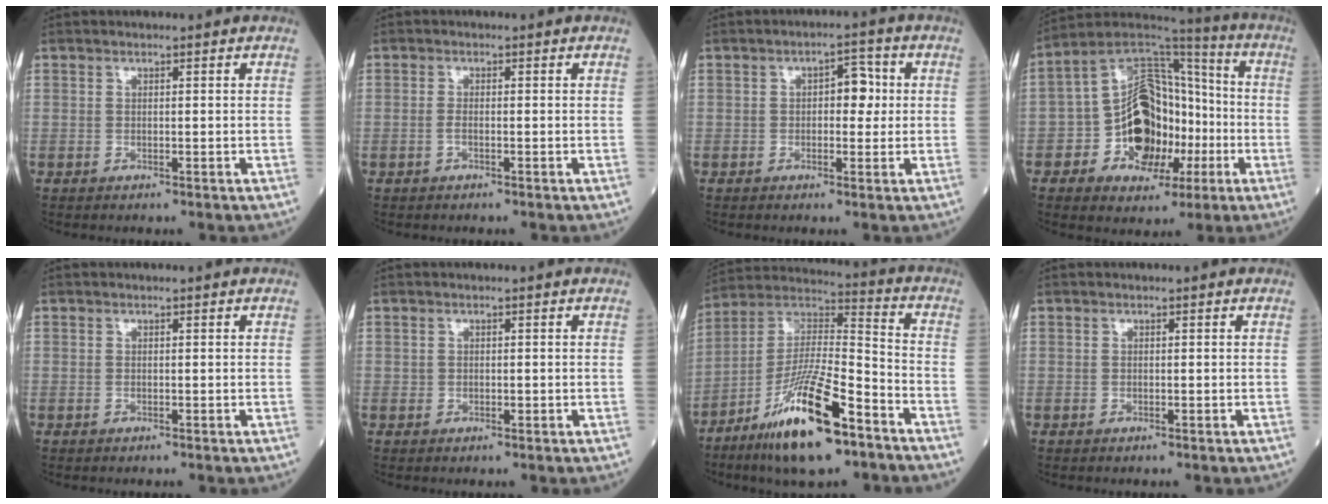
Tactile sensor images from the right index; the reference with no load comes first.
{"total": 1.0, "force": [-0.4, 0.3, 0.9], "torque": [-0.021, 0.001, -0.009]}
{"total": 4.3, "force": [0.5, 2.2, 3.6], "torque": [-0.048, 0.016, 0.006]}
{"total": 15.7, "force": [-4.0, 10.6, 10.9], "torque": [-0.188, 0.040, -0.061]}
{"total": 0.0}
{"total": 0.5, "force": [0.0, 0.4, 0.3], "torque": [-0.003, -0.001, -0.002]}
{"total": 18.2, "force": [-10.6, 3.2, 14.4], "torque": [-0.290, -0.018, -0.190]}
{"total": 0.0}